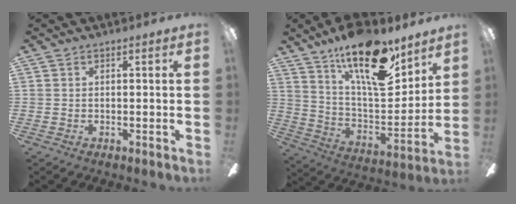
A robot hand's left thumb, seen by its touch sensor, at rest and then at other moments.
{"total": 22.0, "force": [14.7, 8.1, 14.3], "torque": [-0.237, -0.090, 0.252]}